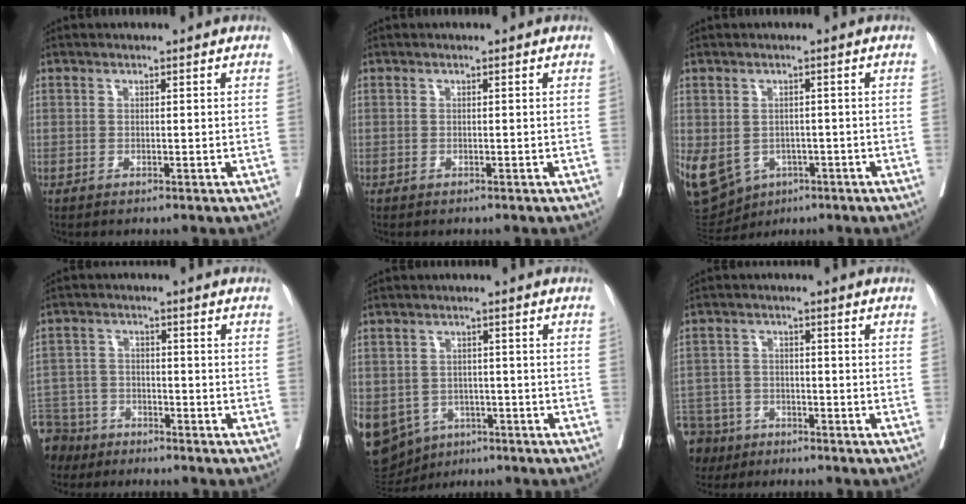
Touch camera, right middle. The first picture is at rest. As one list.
[{"total": 0.0}, {"total": 19.2, "force": [-7.2, 15.7, 8.5], "torque": [-0.257, -0.008, -0.090]}, {"total": 10.4, "force": [-8.5, 5.8, 1.7], "torque": [-0.059, -0.001, -0.154]}, {"total": 20.7, "force": [-8.9, 16.7, 8.5], "torque": [-0.276, -0.005, -0.118]}, {"total": 10.8, "force": [-7.9, 7.0, 2.4], "torque": [-0.080, -0.005, -0.135]}]